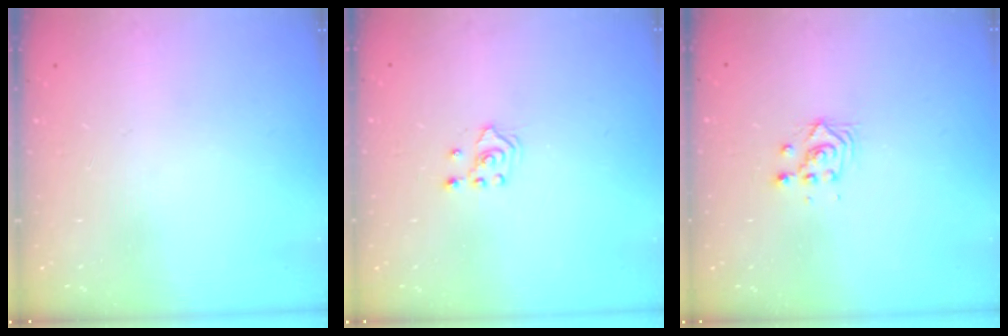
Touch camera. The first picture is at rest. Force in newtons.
{"total": 3.2, "press": 3.1, "slide": 1.0}
{"total": 2.8, "press": 2.8, "slide": 0.1}